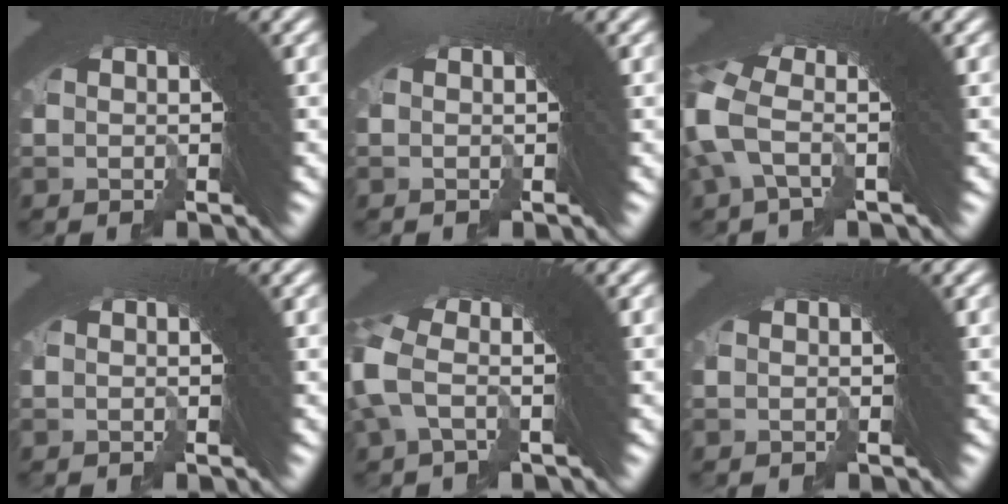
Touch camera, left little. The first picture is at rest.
{"total": 0.0}
{"total": 2.6, "force": [-0.2, 0.9, 2.5], "torque": [-0.060, 0.002, -0.005]}
{"total": 0.0}
{"total": 2.0, "force": [-0.3, 0.5, 1.9], "torque": [-0.046, 0.007, -0.009]}
{"total": 0.0}